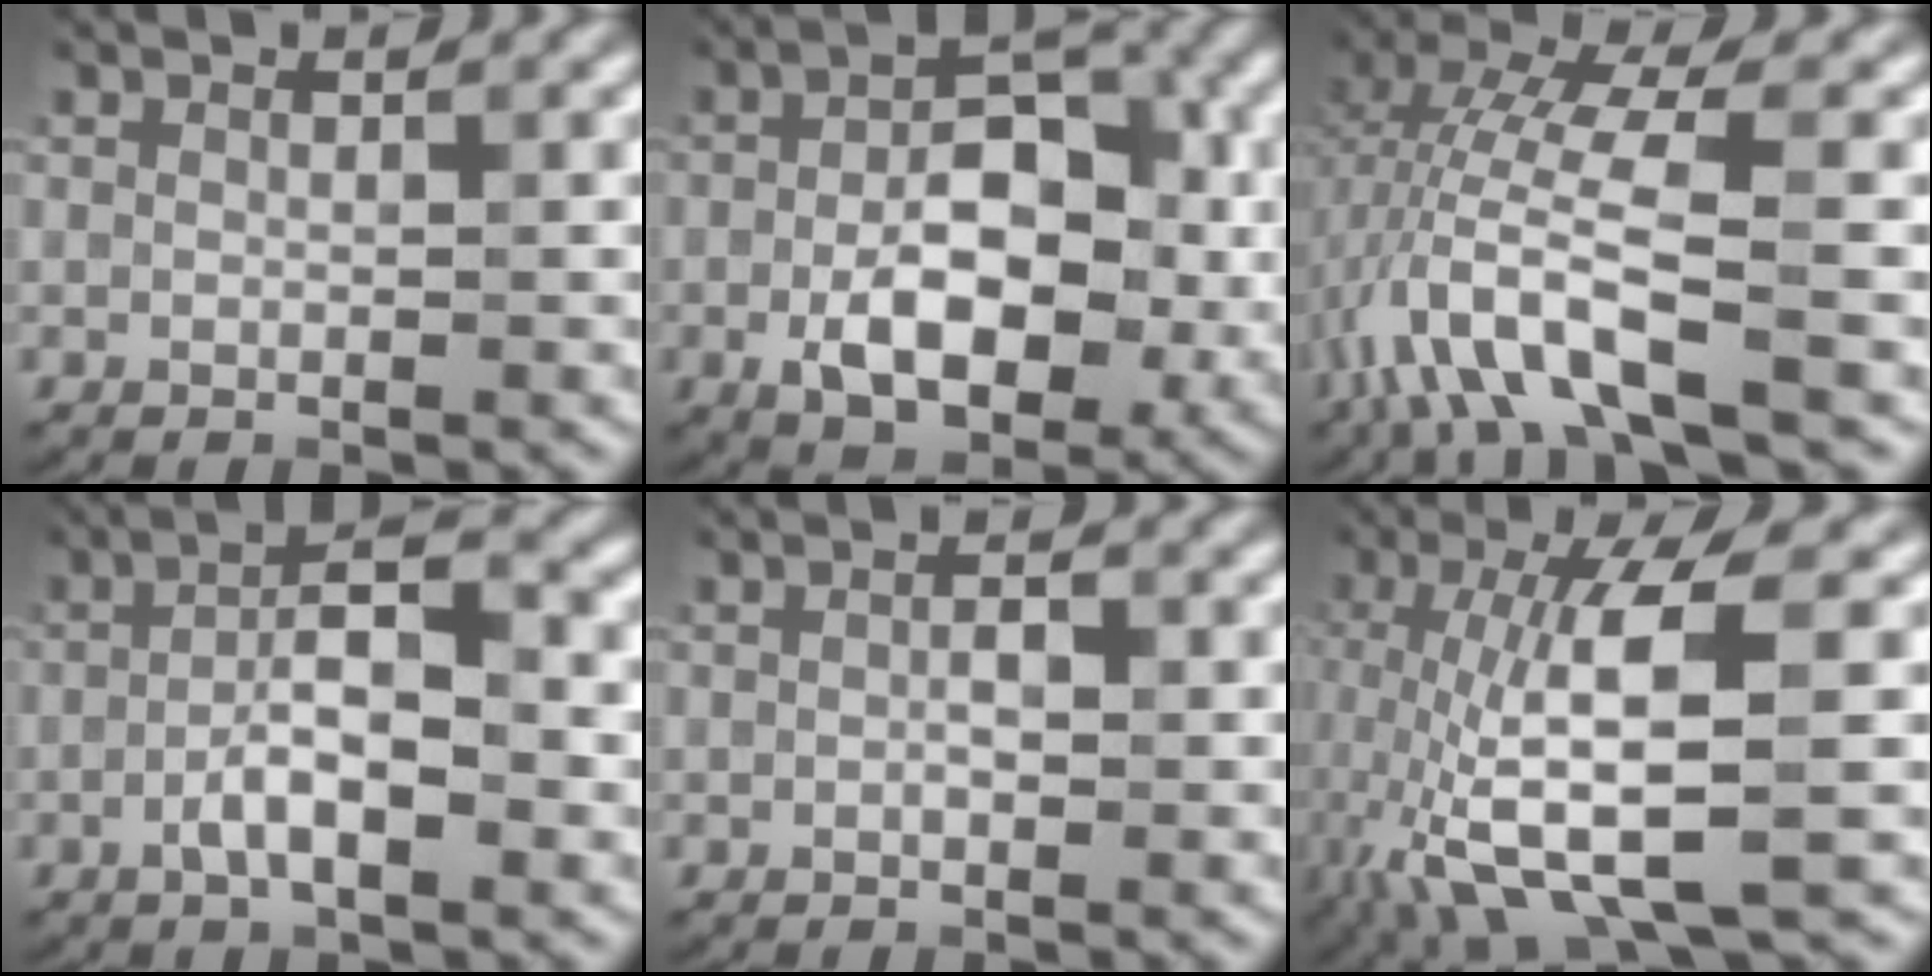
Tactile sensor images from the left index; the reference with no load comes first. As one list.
[{"total": 9.3, "force": [-2.0, 4.9, 7.7], "torque": [-0.121, 0.005, -0.036]}, {"total": 8.3, "force": [-3.4, 2.1, 7.3], "torque": [-0.151, 0.015, -0.071]}, {"total": 6.1, "force": [-1.5, 1.8, 5.6], "torque": [-0.099, 0.013, -0.034]}, {"total": 1.4, "force": [-0.1, 0.6, 1.2], "torque": [-0.022, 0.000, -0.002]}, {"total": 9.9, "force": [-1.4, 2.8, 9.4], "torque": [-0.182, 0.000, -0.025]}]